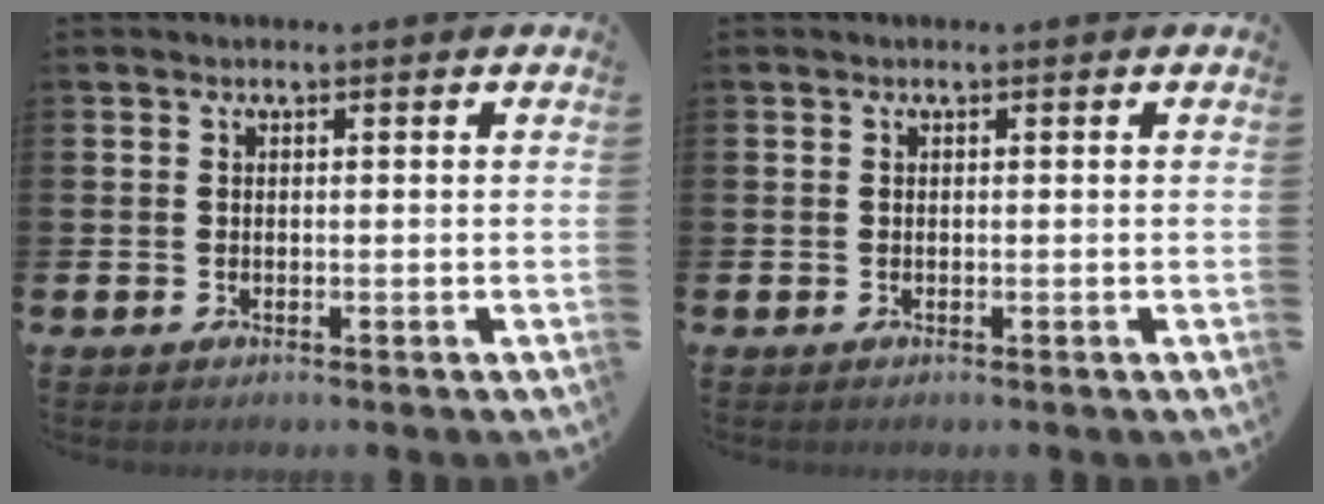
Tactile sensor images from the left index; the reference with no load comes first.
{"total": 0.0}